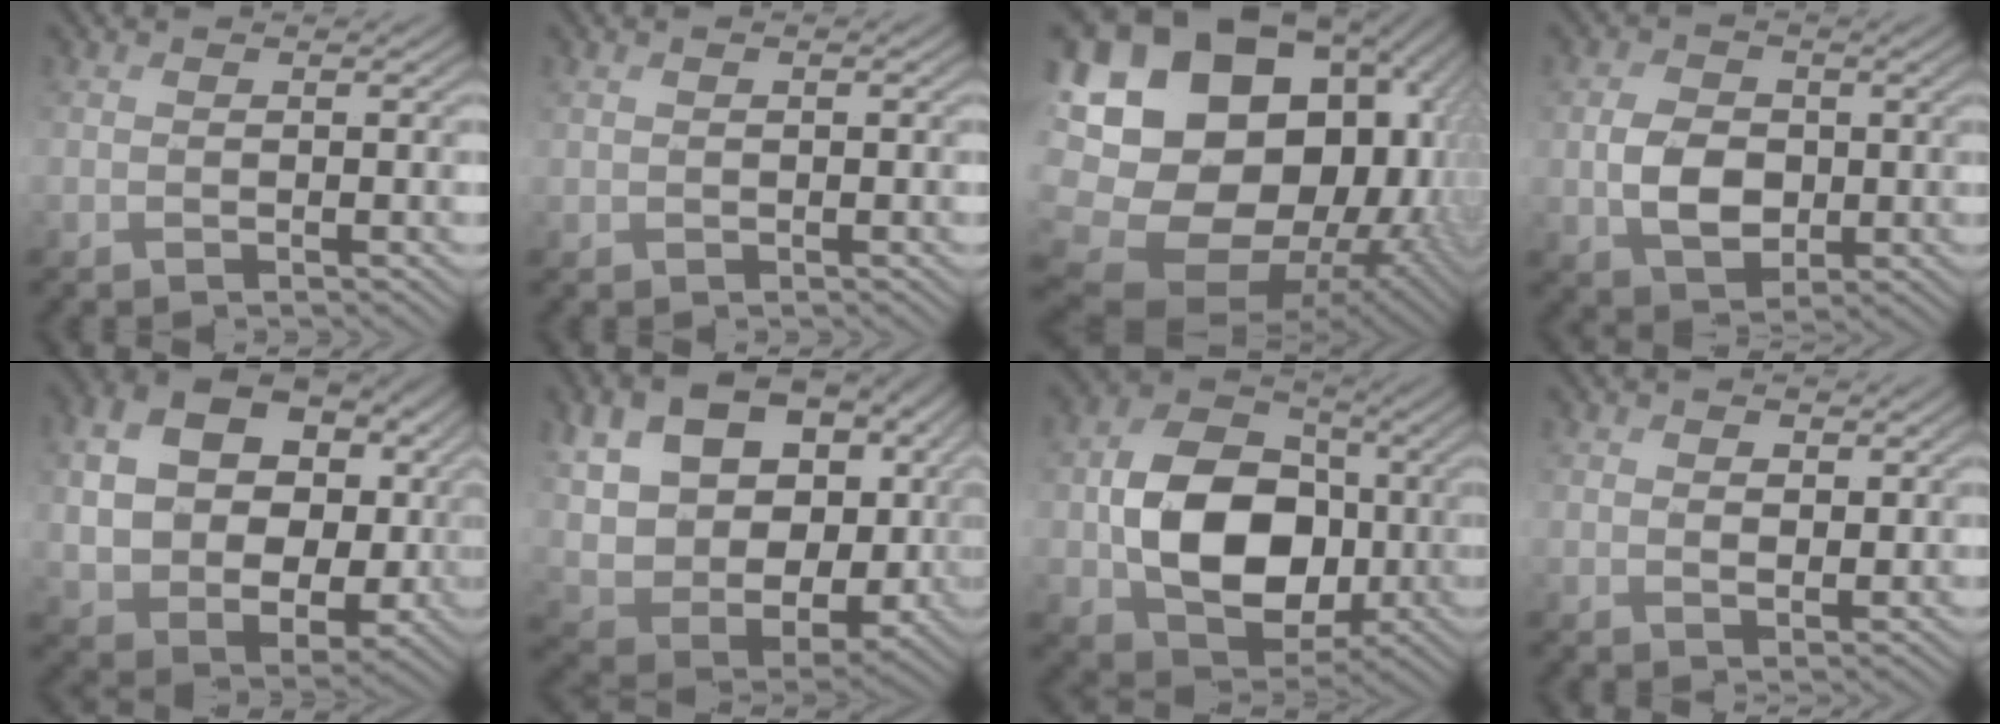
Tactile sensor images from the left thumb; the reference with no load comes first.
{"total": 0.8, "force": [0.3, 0.6, 0.4], "torque": [-0.011, -0.001, 0.008]}
{"total": 23.9, "force": [0.2, 19.9, 13.3], "torque": [-0.282, -0.010, -0.010]}
{"total": 5.4, "force": [-0.6, 4.2, 3.3], "torque": [-0.075, -0.008, -0.012]}
{"total": 15.4, "force": [2.6, 11.8, 9.6], "torque": [-0.210, -0.019, 0.071]}
{"total": 16.4, "force": [4.1, 11.8, 10.6], "torque": [-0.232, -0.014, 0.102]}
{"total": 12.8, "force": [-1.3, 10.0, 8.0], "torque": [-0.142, -0.007, -0.021]}
{"total": 2.0, "force": [1.1, 1.3, 1.0], "torque": [-0.024, -0.008, 0.024]}